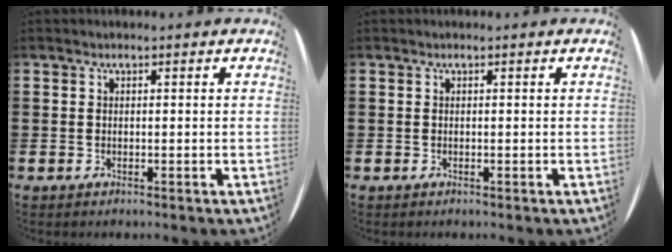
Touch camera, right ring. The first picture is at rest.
{"total": 0.0}